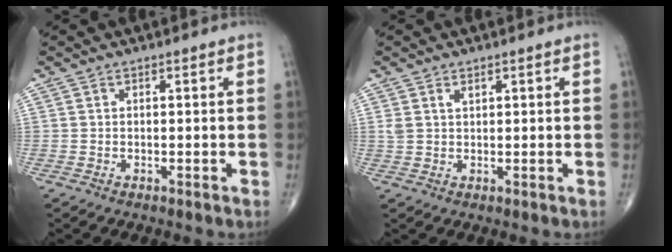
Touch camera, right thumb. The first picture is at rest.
{"total": 2.1, "force": [1.2, 1.1, 1.3], "torque": [-0.025, -0.001, 0.029]}